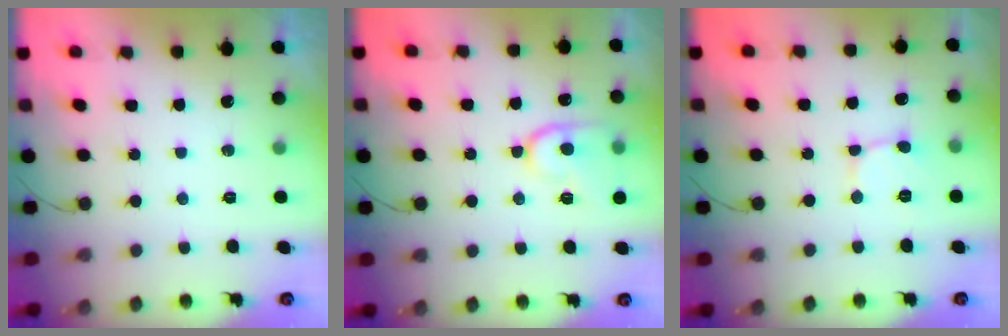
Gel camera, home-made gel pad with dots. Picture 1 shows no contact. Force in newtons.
{"total": 12.4, "press": 12.4, "slide": 1.2}
{"total": 2.3, "press": 2.3, "slide": 0.2}